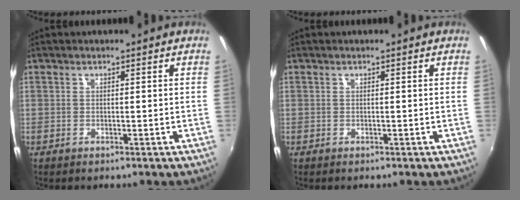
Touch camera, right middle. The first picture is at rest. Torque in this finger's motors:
{"motor_torque": [0.16, -0.47, 0.06, 0.00]}